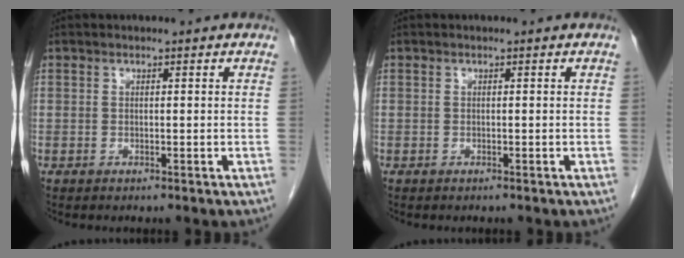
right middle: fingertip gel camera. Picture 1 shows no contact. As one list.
[{"total": 0.0}]